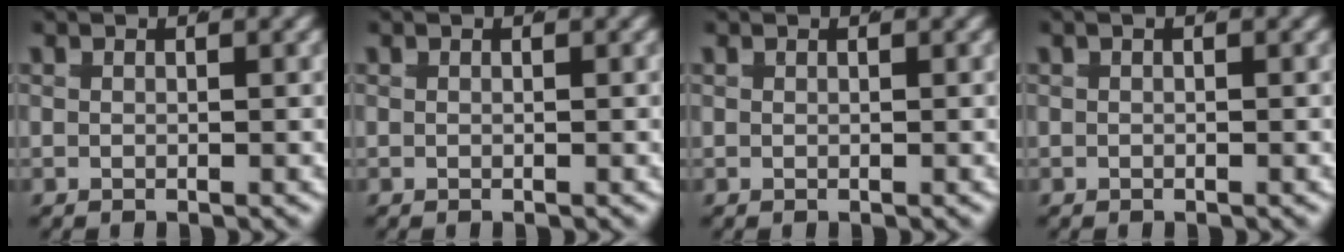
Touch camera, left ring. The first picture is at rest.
{"total": 0.0}
{"total": 0.0}
{"total": 0.6, "force": [0.1, 0.3, 0.5], "torque": [-0.007, 0.007, -0.004]}